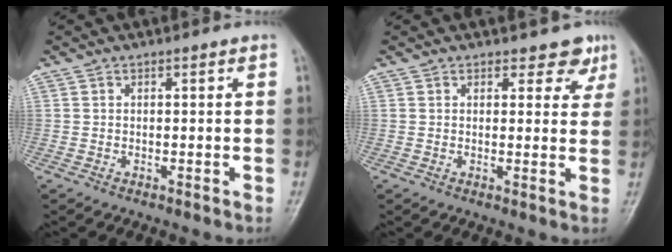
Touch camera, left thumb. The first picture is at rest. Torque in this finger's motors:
{"motor_torque": [-0.08, -0.01, -0.23, -0.23, -0.02]}